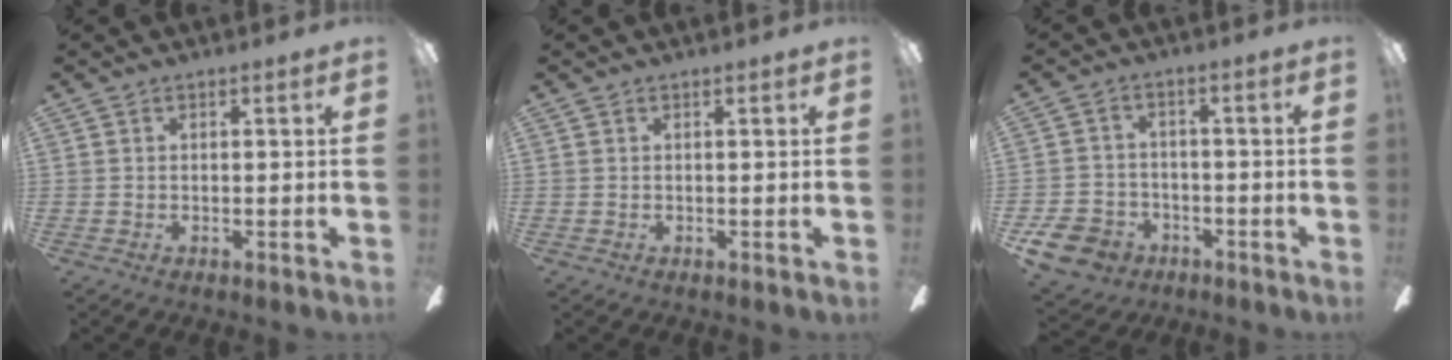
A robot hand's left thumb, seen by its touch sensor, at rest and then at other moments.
{"total": 0.0}
{"total": 8.6, "force": [-4.9, 6.5, 2.9], "torque": [-0.078, 0.035, -0.090]}